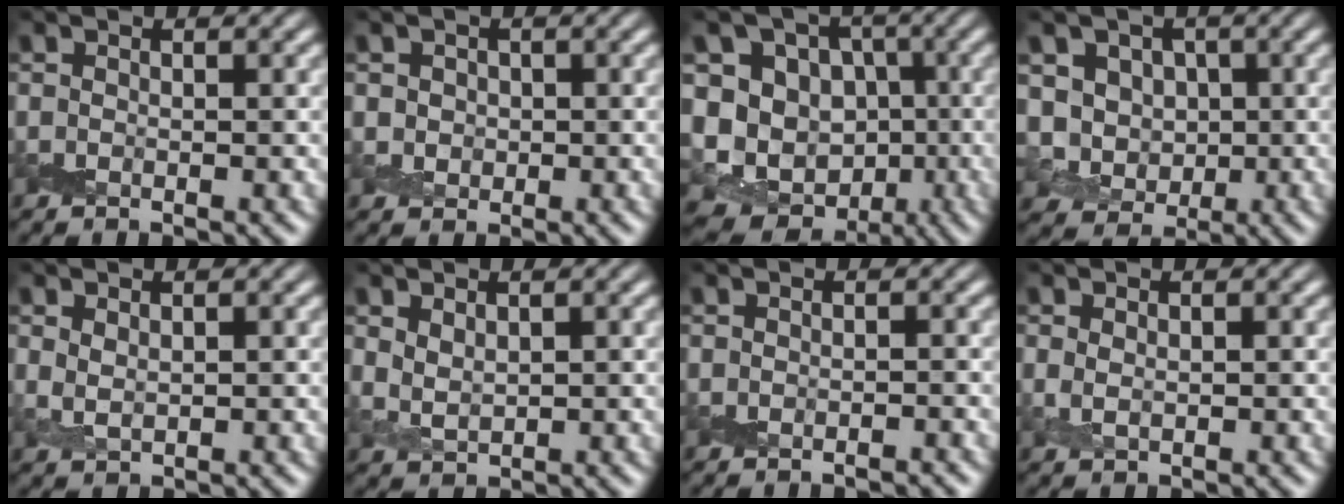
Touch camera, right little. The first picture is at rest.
{"total": 1.2, "force": [0.0, 1.2, 0.4], "torque": [-0.003, -0.005, 0.001]}
{"total": 13.4, "force": [-3.1, 11.9, 5.4], "torque": [-0.102, -0.003, -0.062]}
{"total": 3.9, "force": [0.0, 3.6, 1.7], "torque": [-0.031, -0.005, -0.006]}
{"total": 1.1, "force": [0.5, 0.6, 0.8], "torque": [-0.021, -0.005, 0.015]}
{"total": 1.5, "force": [0.8, 0.9, 1.0], "torque": [-0.024, -0.005, 0.021]}
{"total": 0.8, "force": [-0.8, 0.1, 0.3], "torque": [-0.003, 0.002, -0.013]}
{"total": 0.9, "force": [0.1, 0.6, 0.7], "torque": [-0.019, -0.004, 0.005]}